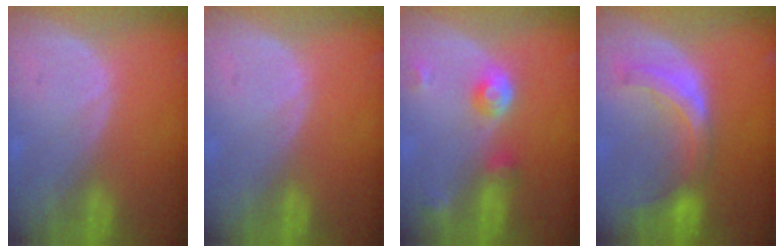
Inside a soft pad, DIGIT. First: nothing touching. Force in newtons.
{"total": 0.0}
{"total": 4.8, "press": 4.3, "slide": 2.1}
{"total": 7.4, "press": 6.7, "slide": 2.9}